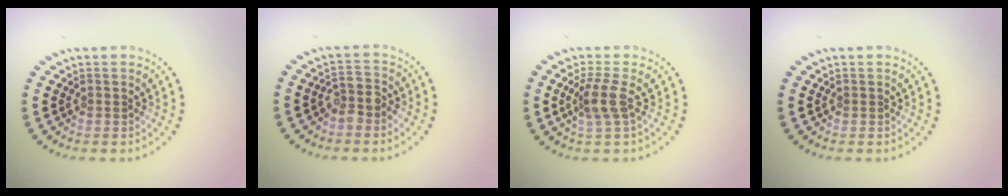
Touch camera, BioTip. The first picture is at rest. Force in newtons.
{"total": 2.4, "press": 2.1, "slide": 1.2}
{"total": 2.6, "press": 2.0, "slide": 1.7}
{"total": 0.0}